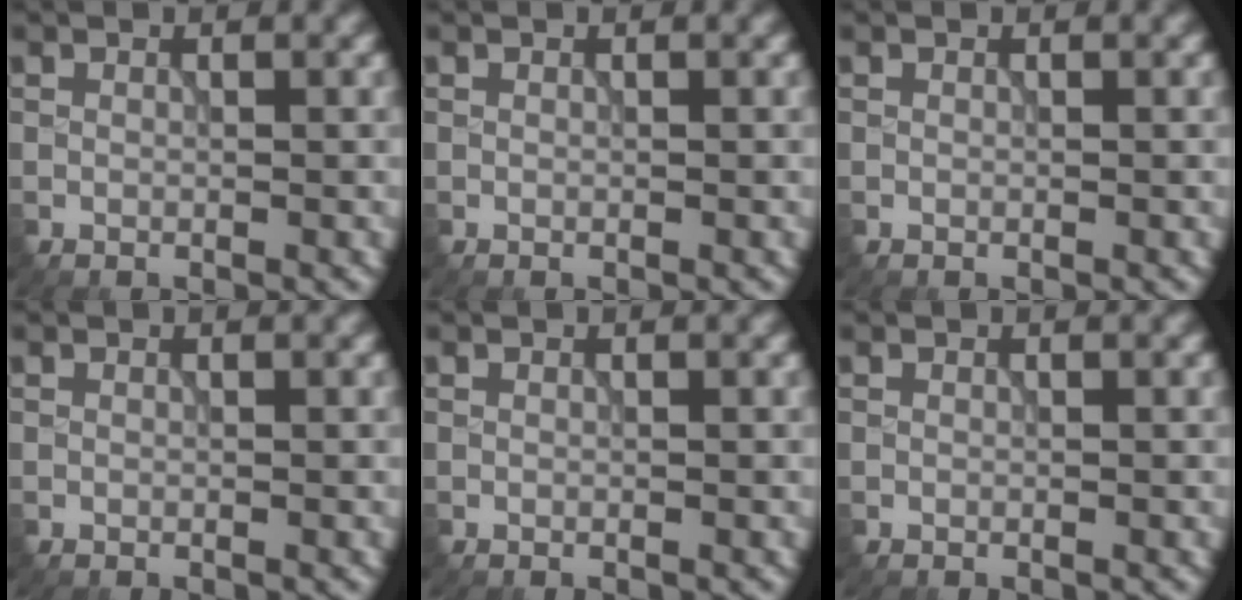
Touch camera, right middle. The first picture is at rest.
{"total": 0.0}
{"total": 0.0}
{"total": 0.0}
{"total": 0.0}
{"total": 0.0}